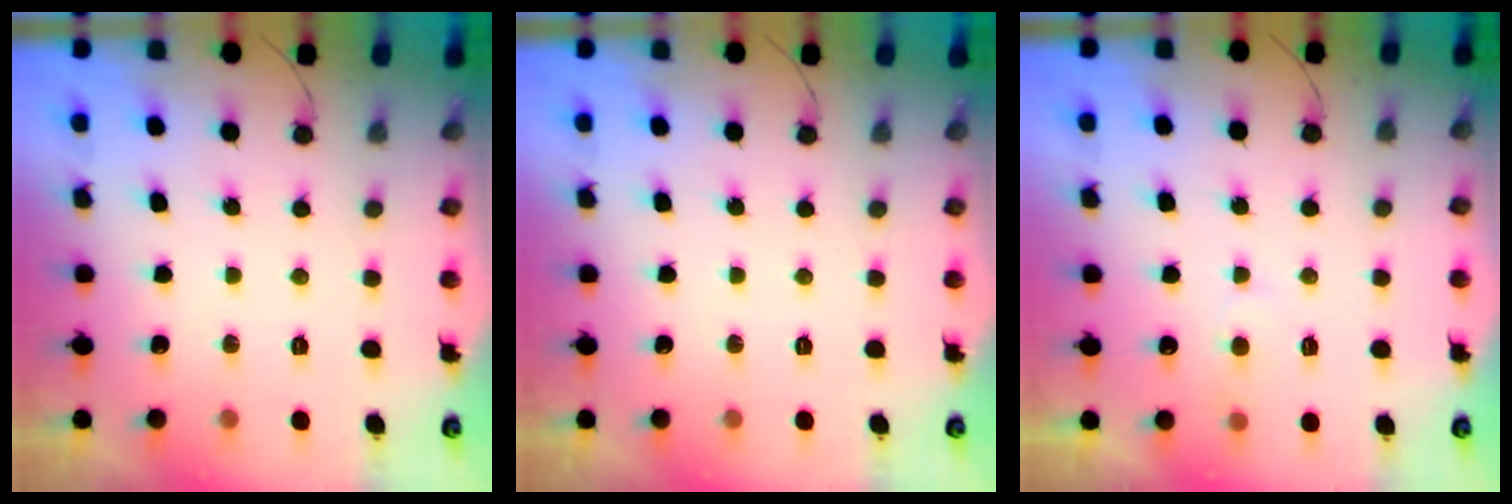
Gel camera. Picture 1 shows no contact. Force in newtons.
{"total": 0.0}
{"total": 4.9, "press": 4.8, "slide": 0.6}